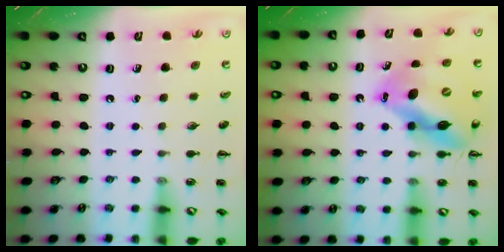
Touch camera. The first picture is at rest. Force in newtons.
{"total": 14.7, "press": 14.0, "slide": 4.5}